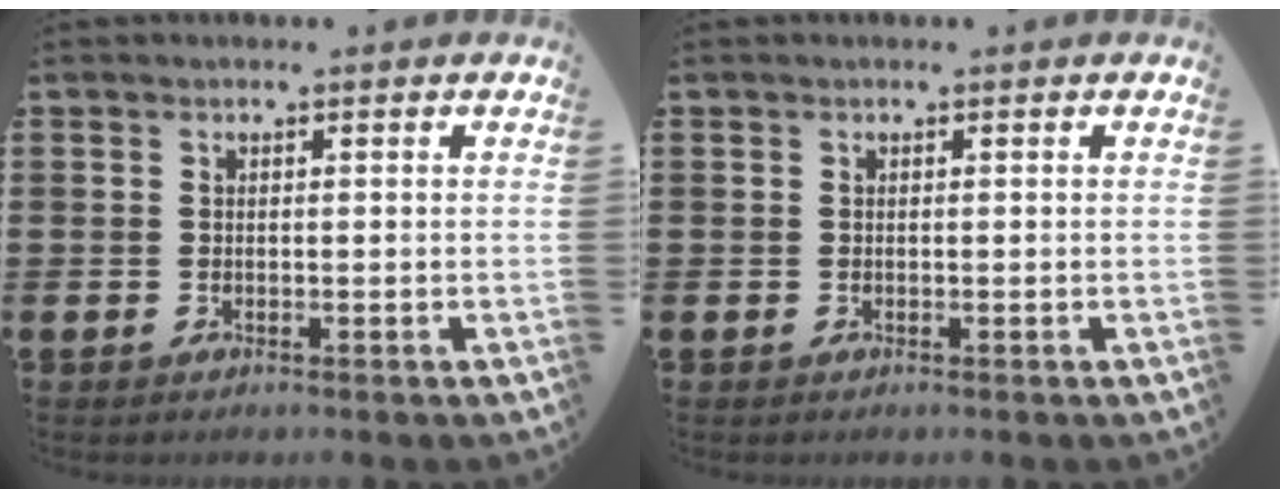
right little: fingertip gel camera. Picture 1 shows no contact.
{"total": 0.0}